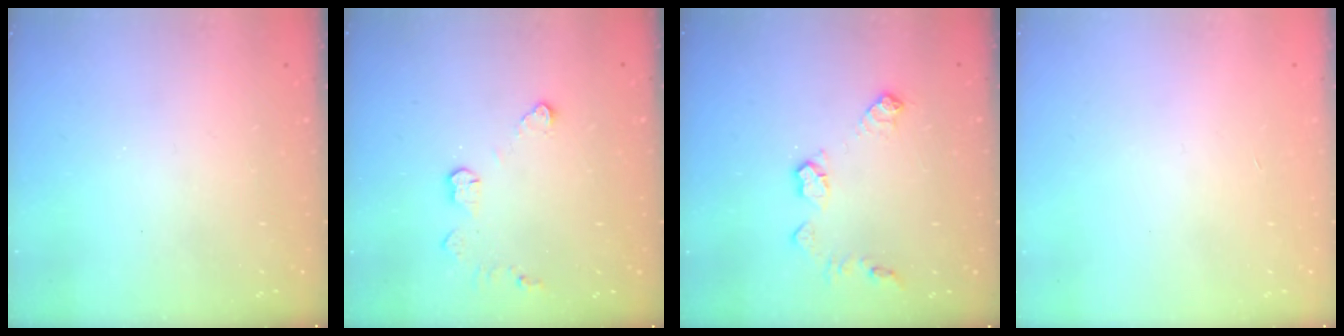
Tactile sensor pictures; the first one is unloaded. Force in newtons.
{"total": 4.6, "press": 4.6, "slide": 0.2}
{"total": 8.8, "press": 8.8, "slide": 0.3}
{"total": 0.0}